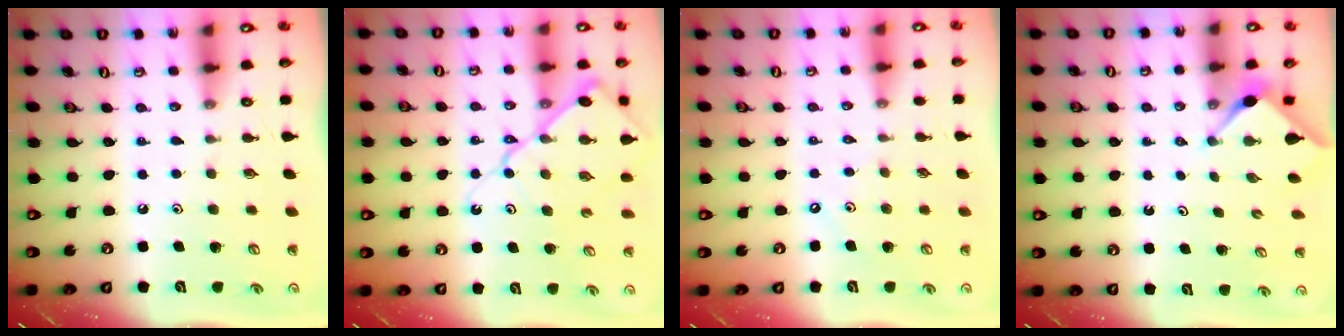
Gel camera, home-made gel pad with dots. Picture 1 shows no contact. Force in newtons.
{"total": 14.3, "press": 14.2, "slide": 1.6}
{"total": 2.6, "press": 2.6, "slide": 0.3}
{"total": 2.9, "press": 2.8, "slide": 0.4}